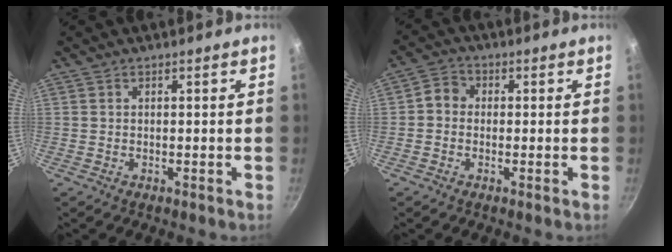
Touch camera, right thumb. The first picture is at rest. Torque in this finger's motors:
{"motor_torque": [0.29, 0.14, 0.39, 0.12, 0.15]}